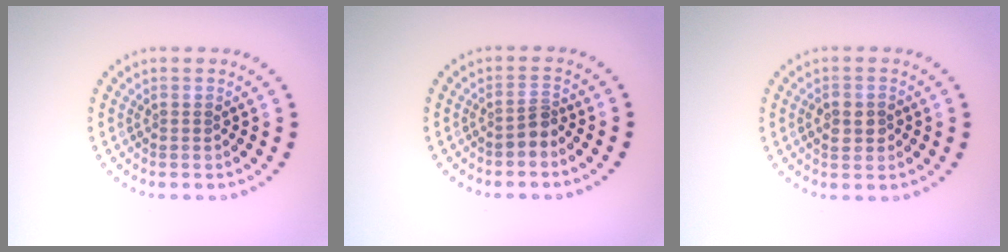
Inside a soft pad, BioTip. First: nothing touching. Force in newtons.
{"total": 1.3, "press": 0.8, "slide": 1.0}
{"total": 2.1, "press": 2.1, "slide": 0.2}